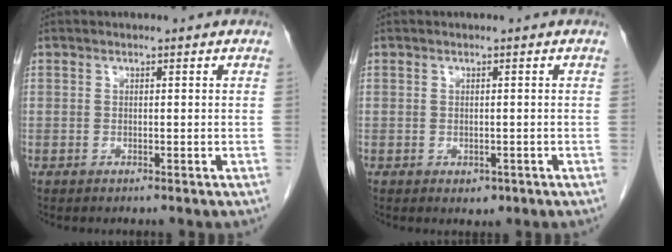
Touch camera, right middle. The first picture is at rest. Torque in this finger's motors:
{"motor_torque": [0.33, -0.11, -0.02, 0.01]}